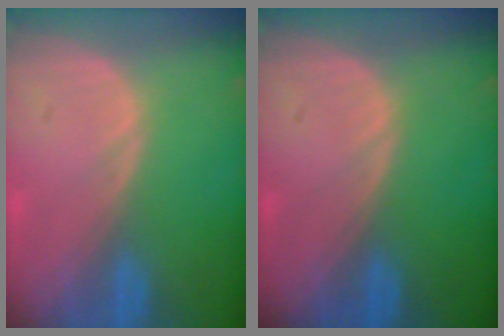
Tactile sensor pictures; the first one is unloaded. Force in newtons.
{"total": 0.0}